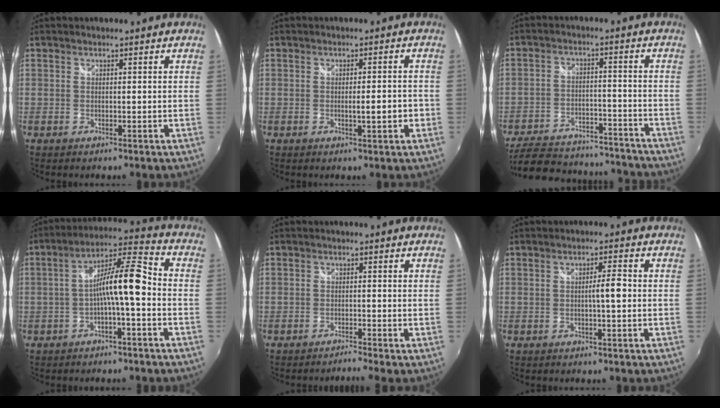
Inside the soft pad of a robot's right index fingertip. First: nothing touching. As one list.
[{"total": 4.1, "force": [-1.0, 0.7, 4.0], "torque": [-0.061, -0.003, -0.012]}, {"total": 22.3, "force": [-19.2, 8.3, 7.7], "torque": [-0.175, 0.023, -0.247]}, {"total": 9.5, "force": [-2.3, 1.1, 9.1], "torque": [-0.170, 0.023, -0.039]}, {"total": 1.6, "force": [-1.4, -0.7, 0.0], "torque": [-0.003, -0.005, -0.025]}, {"total": 3.0, "force": [-0.3, 0.2, 3.0], "torque": [-0.048, 0.004, -0.007]}]